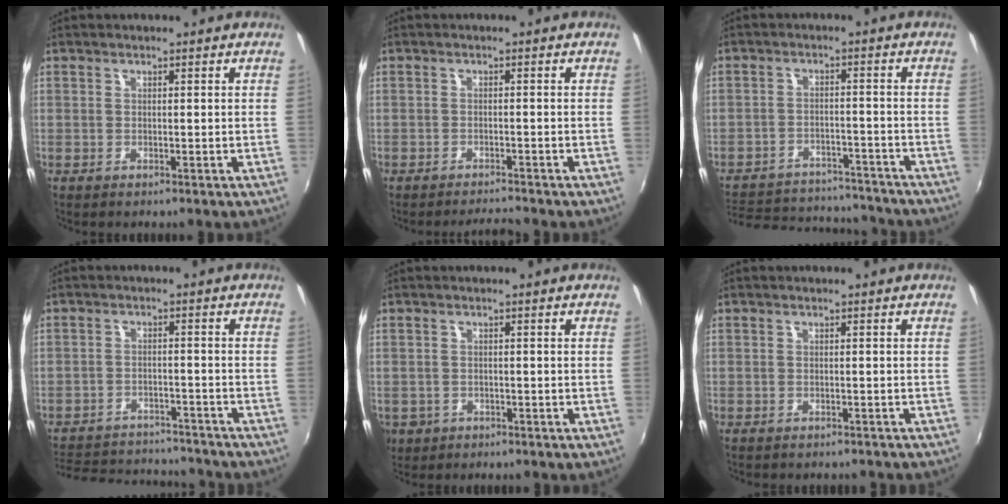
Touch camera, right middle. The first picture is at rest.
{"total": 2.9, "force": [-2.8, 0.0, 0.6], "torque": [-0.021, -0.004, -0.049]}
{"total": 18.5, "force": [-15.7, 7.3, 6.4], "torque": [-0.151, 0.022, -0.202]}
{"total": 16.4, "force": [-14.1, 6.3, 5.3], "torque": [-0.134, 0.025, -0.190]}
{"total": 5.4, "force": [-2.1, 4.5, 2.1], "torque": [-0.057, -0.008, -0.030]}
{"total": 2.7, "force": [-2.5, 0.9, 0.8], "torque": [-0.019, -0.010, -0.033]}